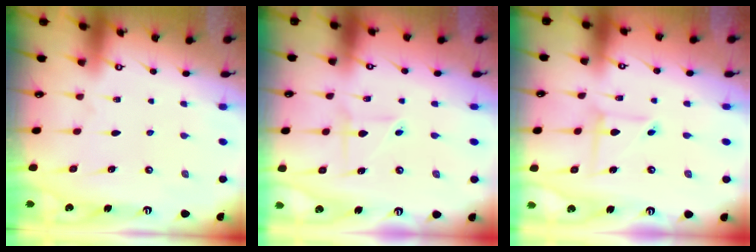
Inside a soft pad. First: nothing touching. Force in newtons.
{"total": 2.1, "press": 2.0, "slide": 0.5}
{"total": 3.7, "press": 3.6, "slide": 0.4}